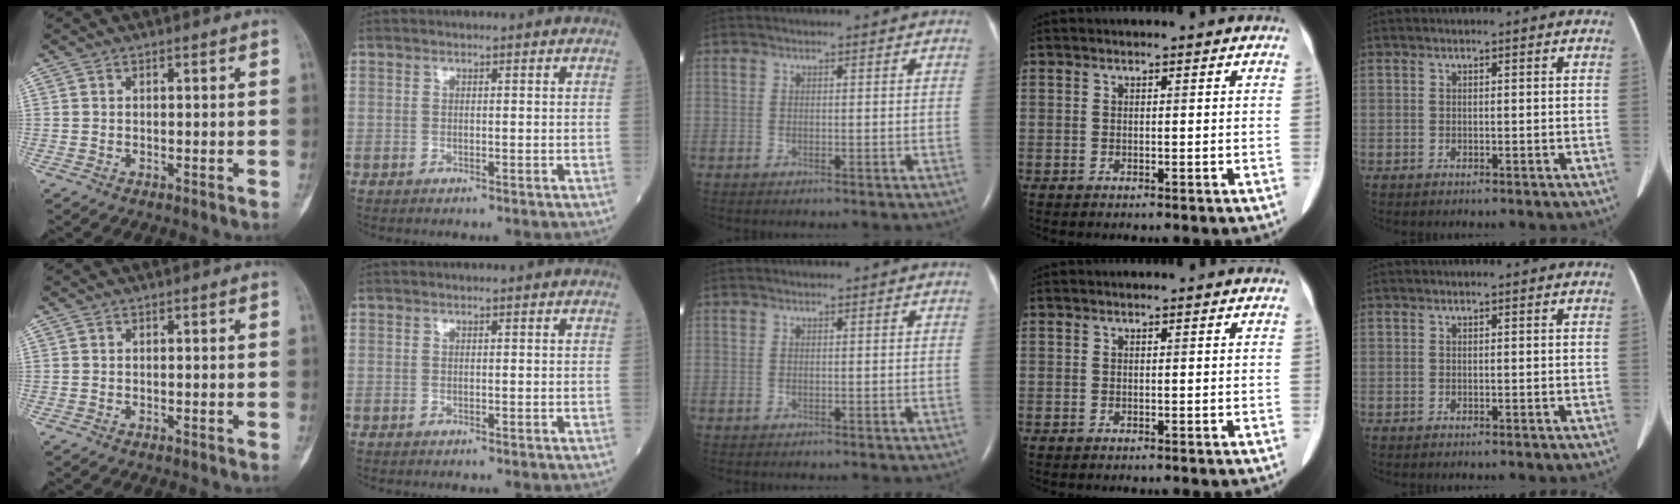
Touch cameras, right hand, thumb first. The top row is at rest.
{}